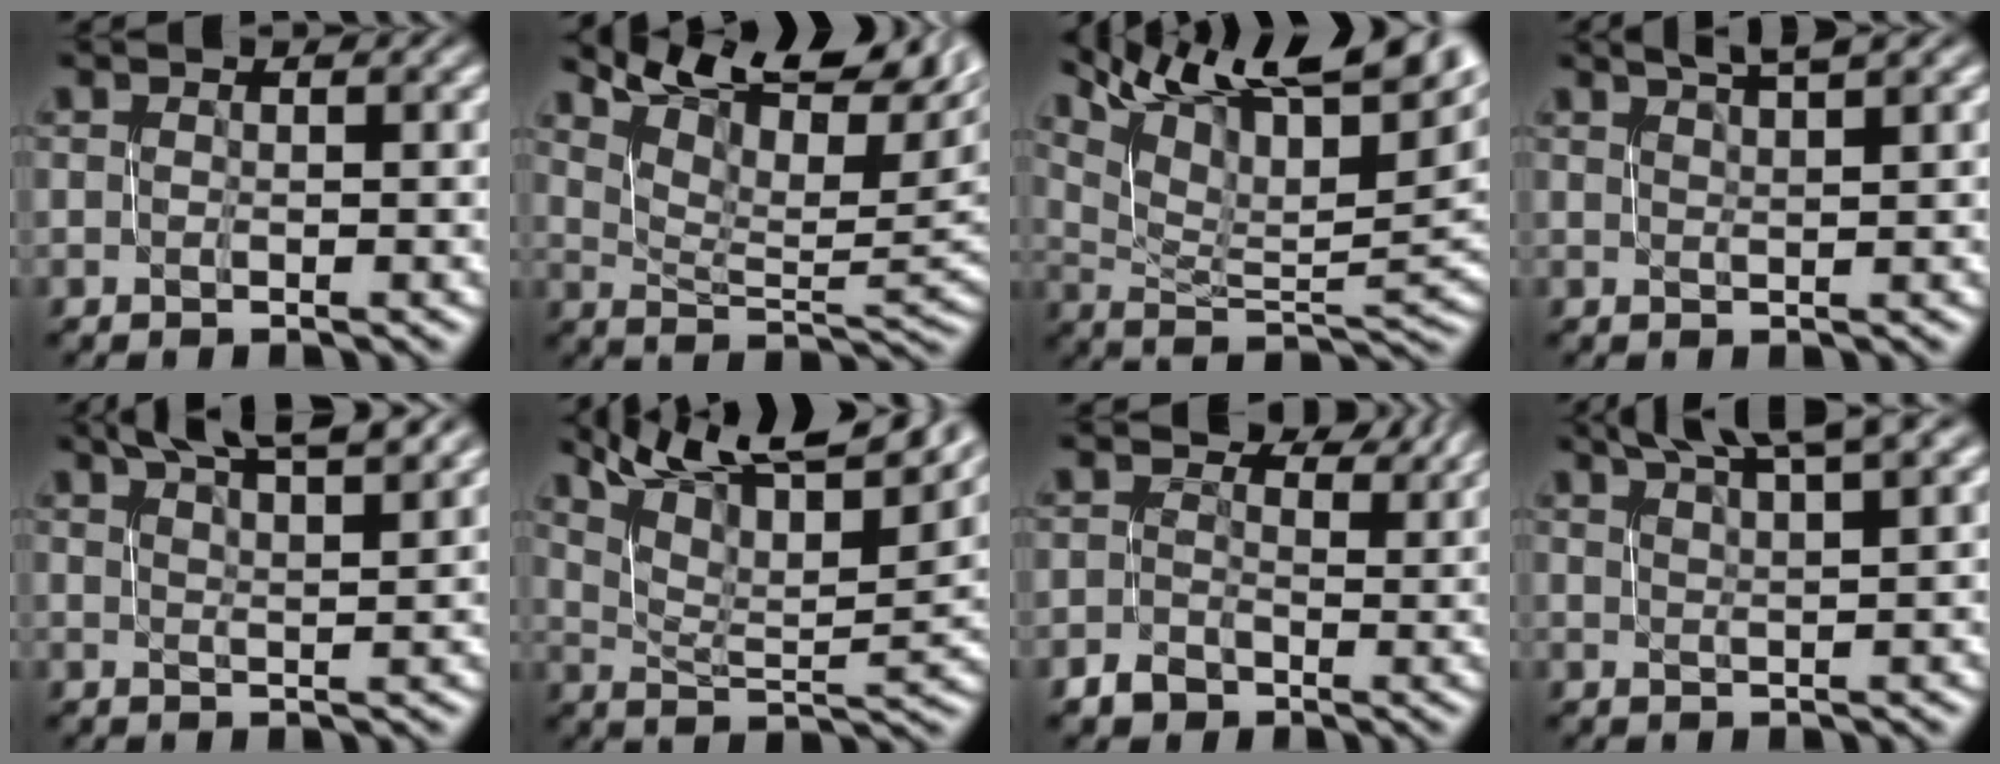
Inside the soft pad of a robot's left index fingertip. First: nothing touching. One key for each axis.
{"total": 11.9, "fx": 7.7, "fy": 3.9, "fz": 8.3, "tx": -0.126, "ty": 0.026, "tz": 0.138}
{"total": 15.3, "fx": 9.7, "fy": 5.0, "fz": 10.8, "tx": -0.183, "ty": 0.036, "tz": 0.172}
{"total": 3.2, "fx": 2.4, "fy": 0.3, "fz": 2.1, "tx": -0.023, "ty": 0.007, "tz": 0.035}
{"total": 7.7, "fx": 5.8, "fy": 1.5, "fz": 4.8, "tx": -0.043, "ty": 0.021, "tz": 0.062}
{"total": 14.1, "fx": 10.6, "fy": 3.6, "fz": 8.6, "tx": -0.136, "ty": 0.023, "tz": 0.147}
{"total": 3.9, "fx": 0.9, "fy": 3.4, "fz": 1.8, "tx": -0.018, "ty": 0.004, "tz": 0.008}
{"total": 6.4, "fx": 4.6, "fy": 0.9, "fz": 4.4, "tx": -0.051, "ty": 0.018, "tz": 0.067}